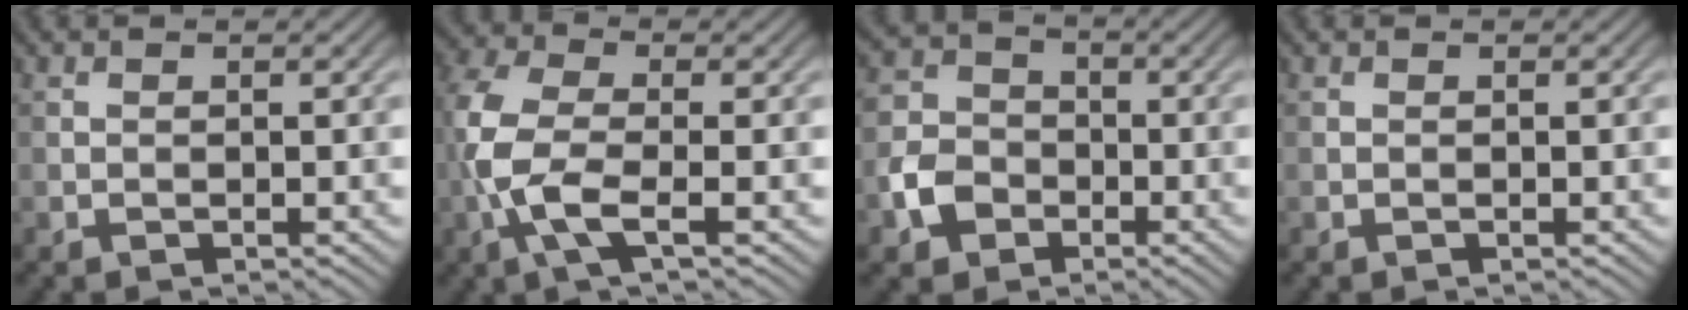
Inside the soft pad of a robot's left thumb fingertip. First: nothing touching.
{"total": 7.6, "force": [-1.9, 3.0, 6.7], "torque": [-0.170, 0.009, -0.051]}
{"total": 5.6, "force": [-2.3, 4.5, 2.4], "torque": [-0.062, 0.000, -0.058]}
{"total": 0.0}